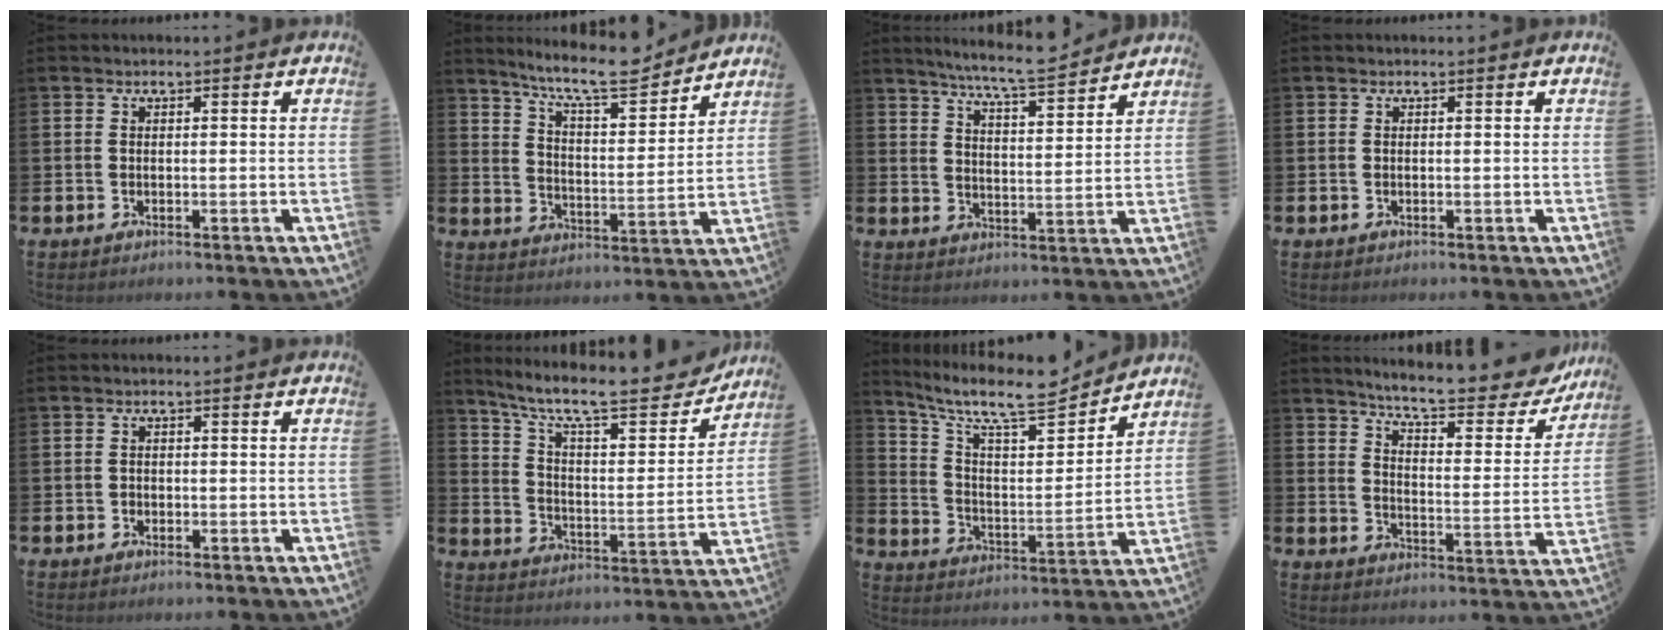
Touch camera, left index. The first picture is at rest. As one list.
[{"total": 9.9, "force": [8.8, 1.5, 4.2], "torque": [-0.099, -0.053, 0.154]}, {"total": 7.5, "force": [7.2, -0.2, 2.4], "torque": [-0.065, -0.042, 0.127]}, {"total": 0.0}, {"total": 0.8, "force": [-0.4, 0.7, 0.1], "torque": [0.001, 0.003, -0.010]}, {"total": 11.1, "force": [9.5, 2.4, 5.3], "torque": [-0.125, -0.066, 0.157]}, {"total": 10.8, "force": [9.2, 2.6, 5.1], "torque": [-0.123, -0.060, 0.156]}, {"total": 7.6, "force": [6.9, 0.9, 2.8], "torque": [-0.071, -0.055, 0.112]}]